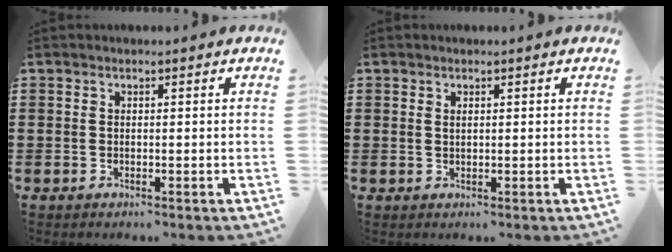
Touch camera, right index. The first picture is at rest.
{"total": 0.6, "force": [0.3, 0.3, 0.4], "torque": [-0.010, 0.002, 0.005]}